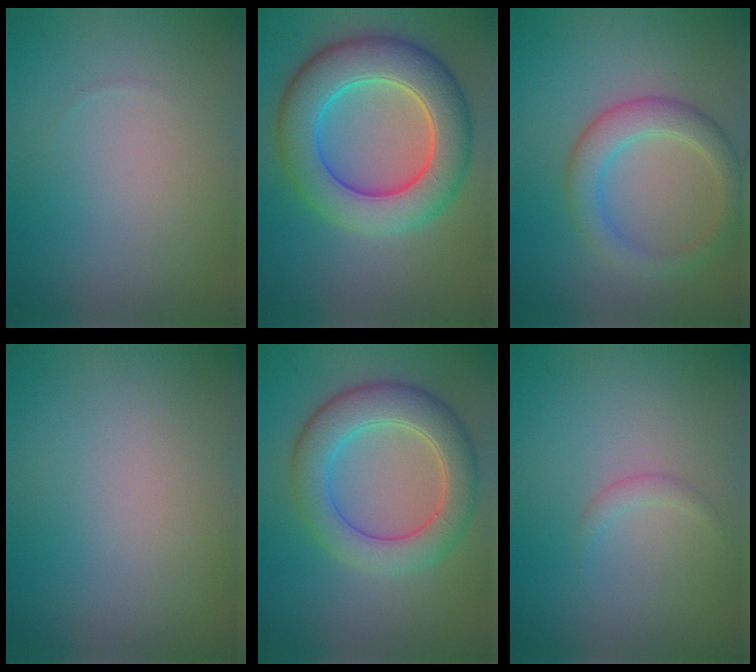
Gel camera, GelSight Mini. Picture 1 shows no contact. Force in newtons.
{"total": 9.3, "press": 9.3, "slide": 0.6}
{"total": 3.7, "press": 3.7, "slide": 0.2}
{"total": 0.0}
{"total": 6.1, "press": 6.1, "slide": 0.3}
{"total": 0.9, "press": 0.9, "slide": 0.1}